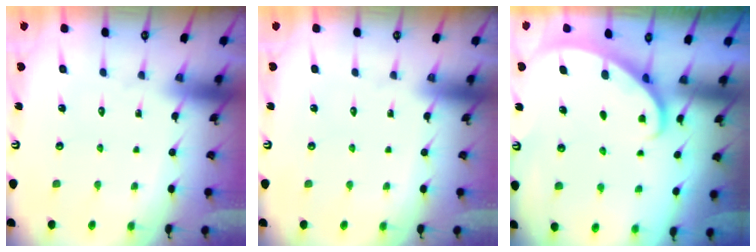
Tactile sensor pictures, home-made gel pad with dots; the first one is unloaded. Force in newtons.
{"total": 0.0}
{"total": 2.3, "press": 2.3, "slide": 0.1}